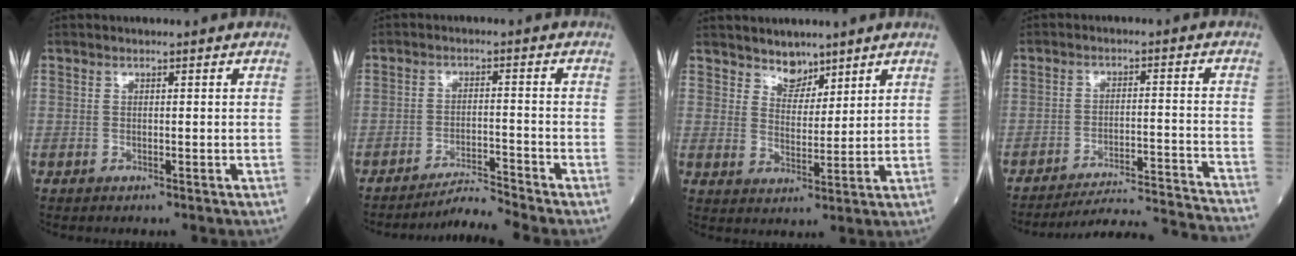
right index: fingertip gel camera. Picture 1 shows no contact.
{"total": 5.0, "force": [-4.5, -2.1, 0.2], "torque": [-0.009, -0.014, -0.080]}
{"total": 4.1, "force": [3.4, 2.0, 0.9], "torque": [-0.014, -0.001, 0.064]}
{"total": 18.5, "force": [-18.0, -2.6, 3.4], "torque": [-0.031, -0.021, -0.247]}